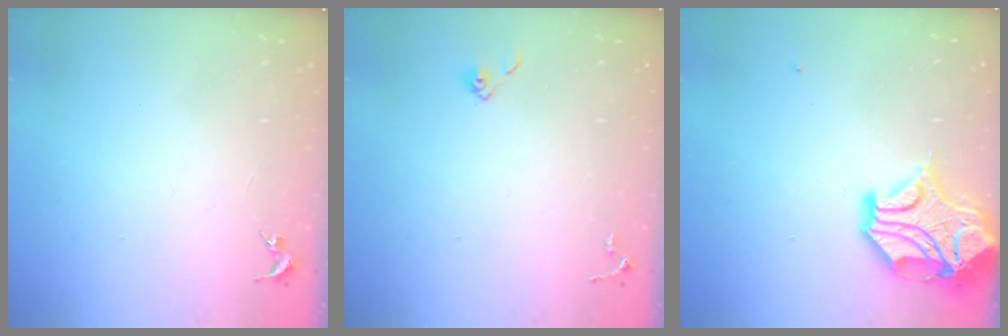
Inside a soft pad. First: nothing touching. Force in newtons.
{"total": 3.3, "press": 3.3, "slide": 0.4}
{"total": 15.0, "press": 14.8, "slide": 2.2}